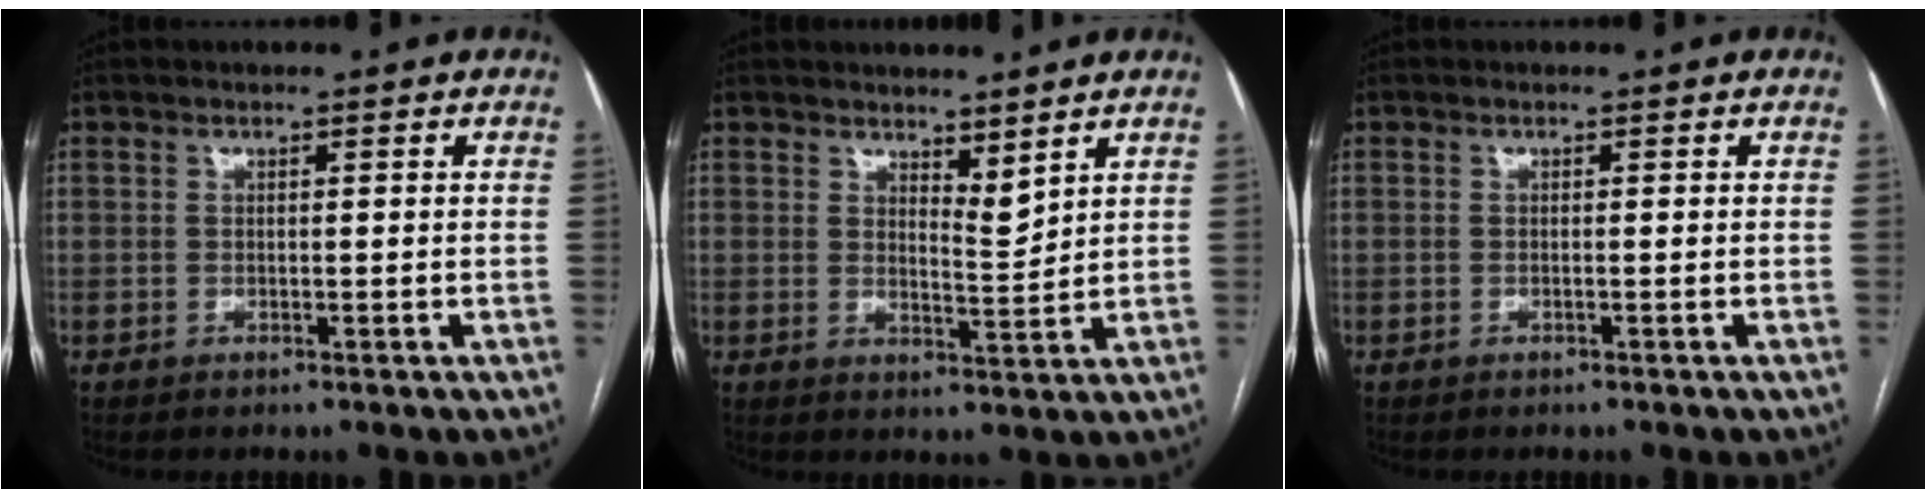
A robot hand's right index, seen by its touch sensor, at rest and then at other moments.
{"total": 3.5, "force": [2.8, 0.9, 1.8], "torque": [-0.030, -0.015, 0.053]}
{"total": 0.0}